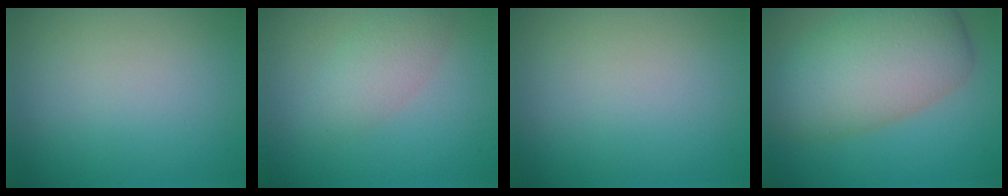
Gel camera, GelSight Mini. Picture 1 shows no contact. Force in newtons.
{"total": 2.8, "press": 2.8, "slide": 0.1}
{"total": 0.0}
{"total": 8.9, "press": 8.8, "slide": 0.8}